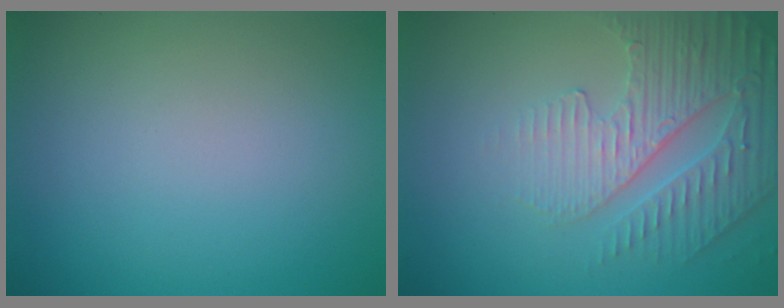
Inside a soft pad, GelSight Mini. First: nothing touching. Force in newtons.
{"total": 4.8, "press": 3.6, "slide": 3.1}